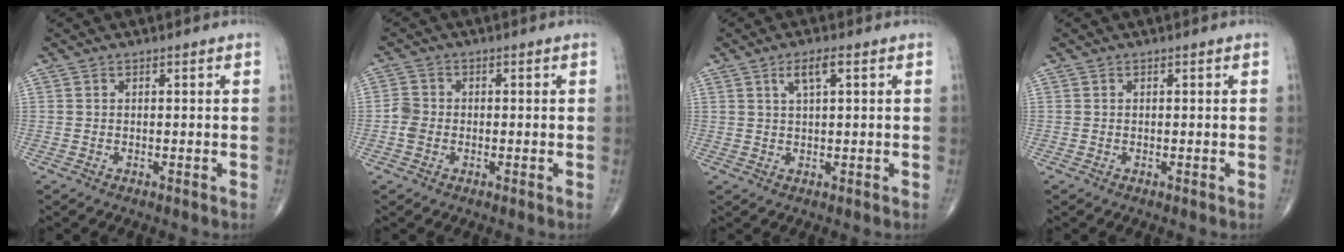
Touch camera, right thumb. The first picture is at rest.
{"total": 2.9, "force": [-0.8, 2.3, 1.5], "torque": [-0.026, 0.007, -0.019]}
{"total": 3.6, "force": [1.5, 0.9, 3.1], "torque": [-0.062, 0.002, 0.029]}
{"total": 0.0}